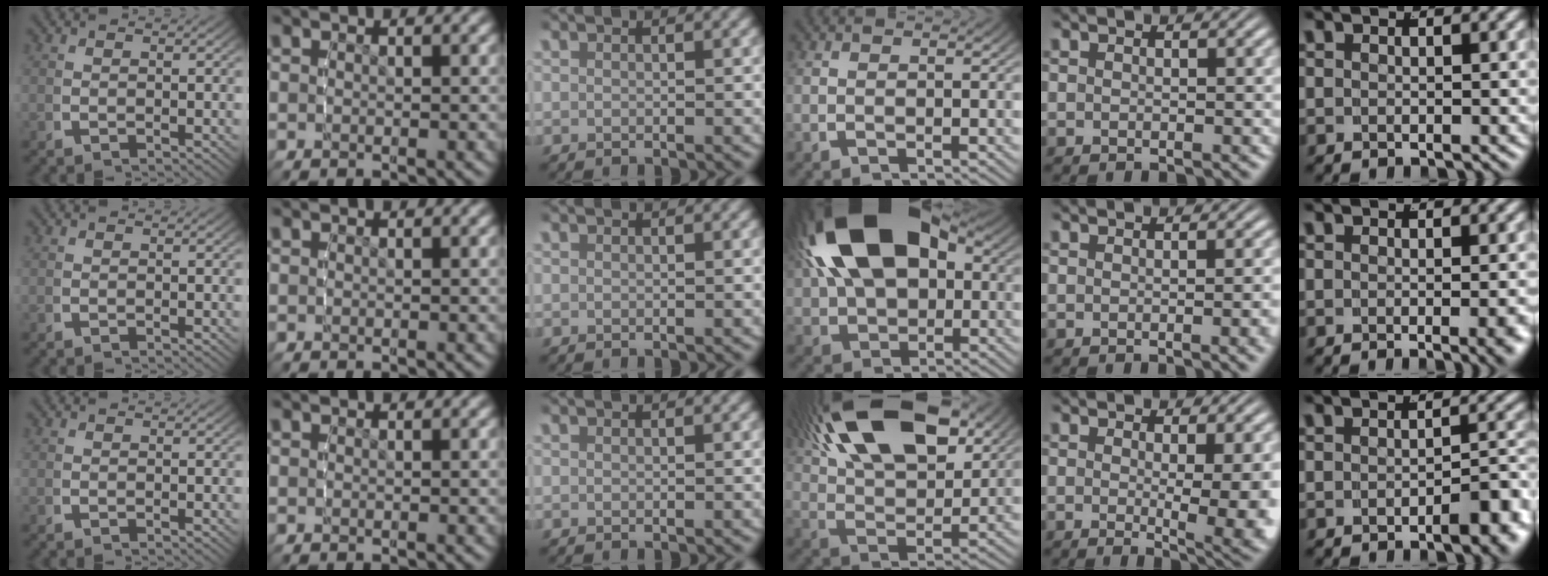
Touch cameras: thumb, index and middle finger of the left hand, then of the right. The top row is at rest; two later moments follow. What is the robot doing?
{"motion": "lift_and_place", "object": "screwdriver"}